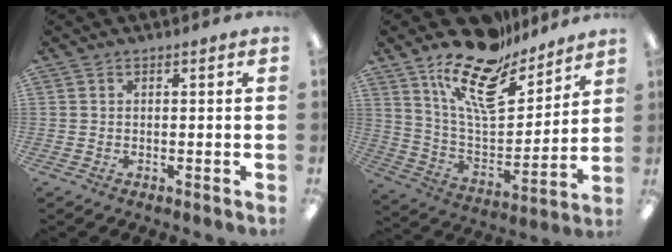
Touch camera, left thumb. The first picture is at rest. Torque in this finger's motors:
{"motor_torque": [0.33, 0.28, 1.49, -1.29, 0.37]}